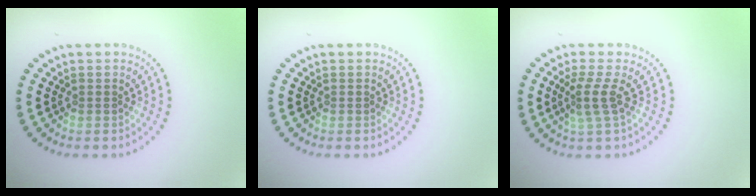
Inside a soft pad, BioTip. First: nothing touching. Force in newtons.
{"total": 0.0}
{"total": 2.3, "press": 1.6, "slide": 1.7}